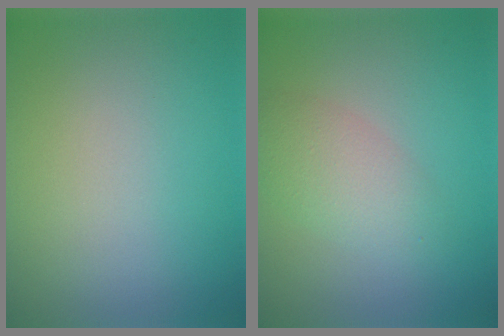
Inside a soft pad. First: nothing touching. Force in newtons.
{"total": 3.0, "press": 3.0, "slide": 0.1}